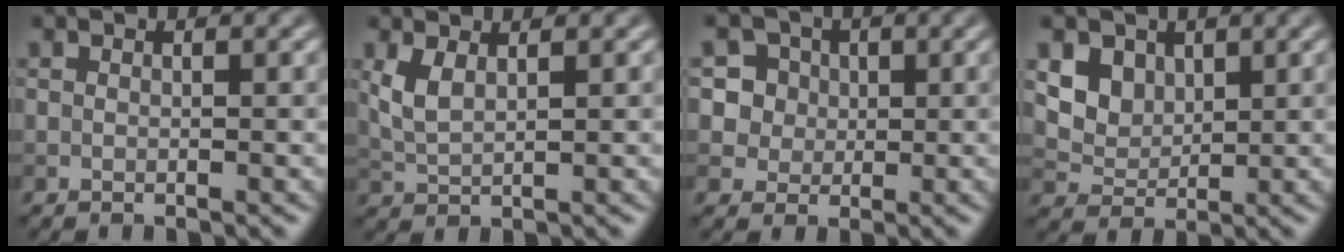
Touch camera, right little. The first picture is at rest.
{"total": 2.1, "force": [1.0, 0.8, 1.7], "torque": [-0.046, 0.000, 0.024]}
{"total": 6.2, "force": [2.4, 5.4, 2.0], "torque": [-0.026, 0.020, 0.024]}
{"total": 5.3, "force": [2.7, 3.8, 2.3], "torque": [-0.063, -0.008, 0.063]}